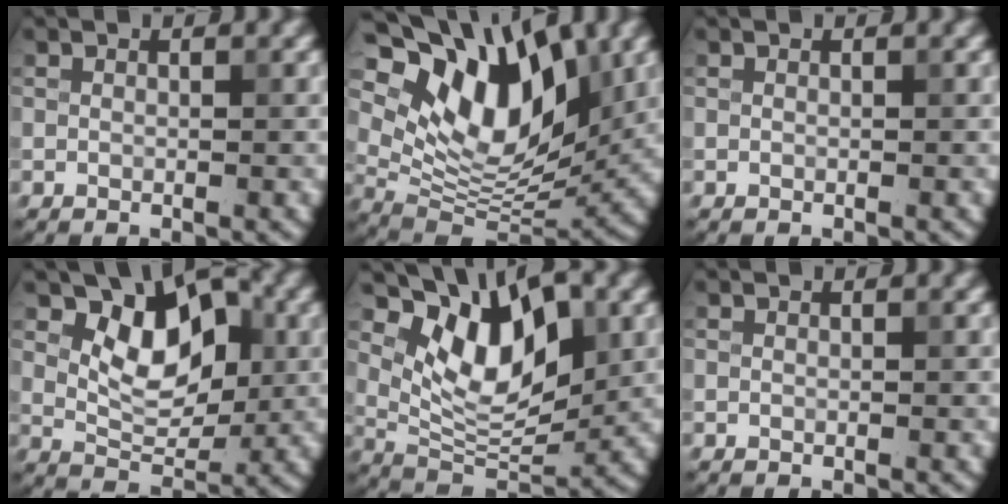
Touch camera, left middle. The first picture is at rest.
{"total": 13.1, "force": [6.9, 6.5, 9.0], "torque": [-0.154, 0.007, 0.121]}
{"total": 0.0}
{"total": 6.3, "force": [2.1, 3.7, 4.6], "torque": [-0.074, -0.004, 0.030]}
{"total": 8.5, "force": [3.7, 4.3, 6.2], "torque": [-0.102, -0.011, 0.062]}
{"total": 0.0}